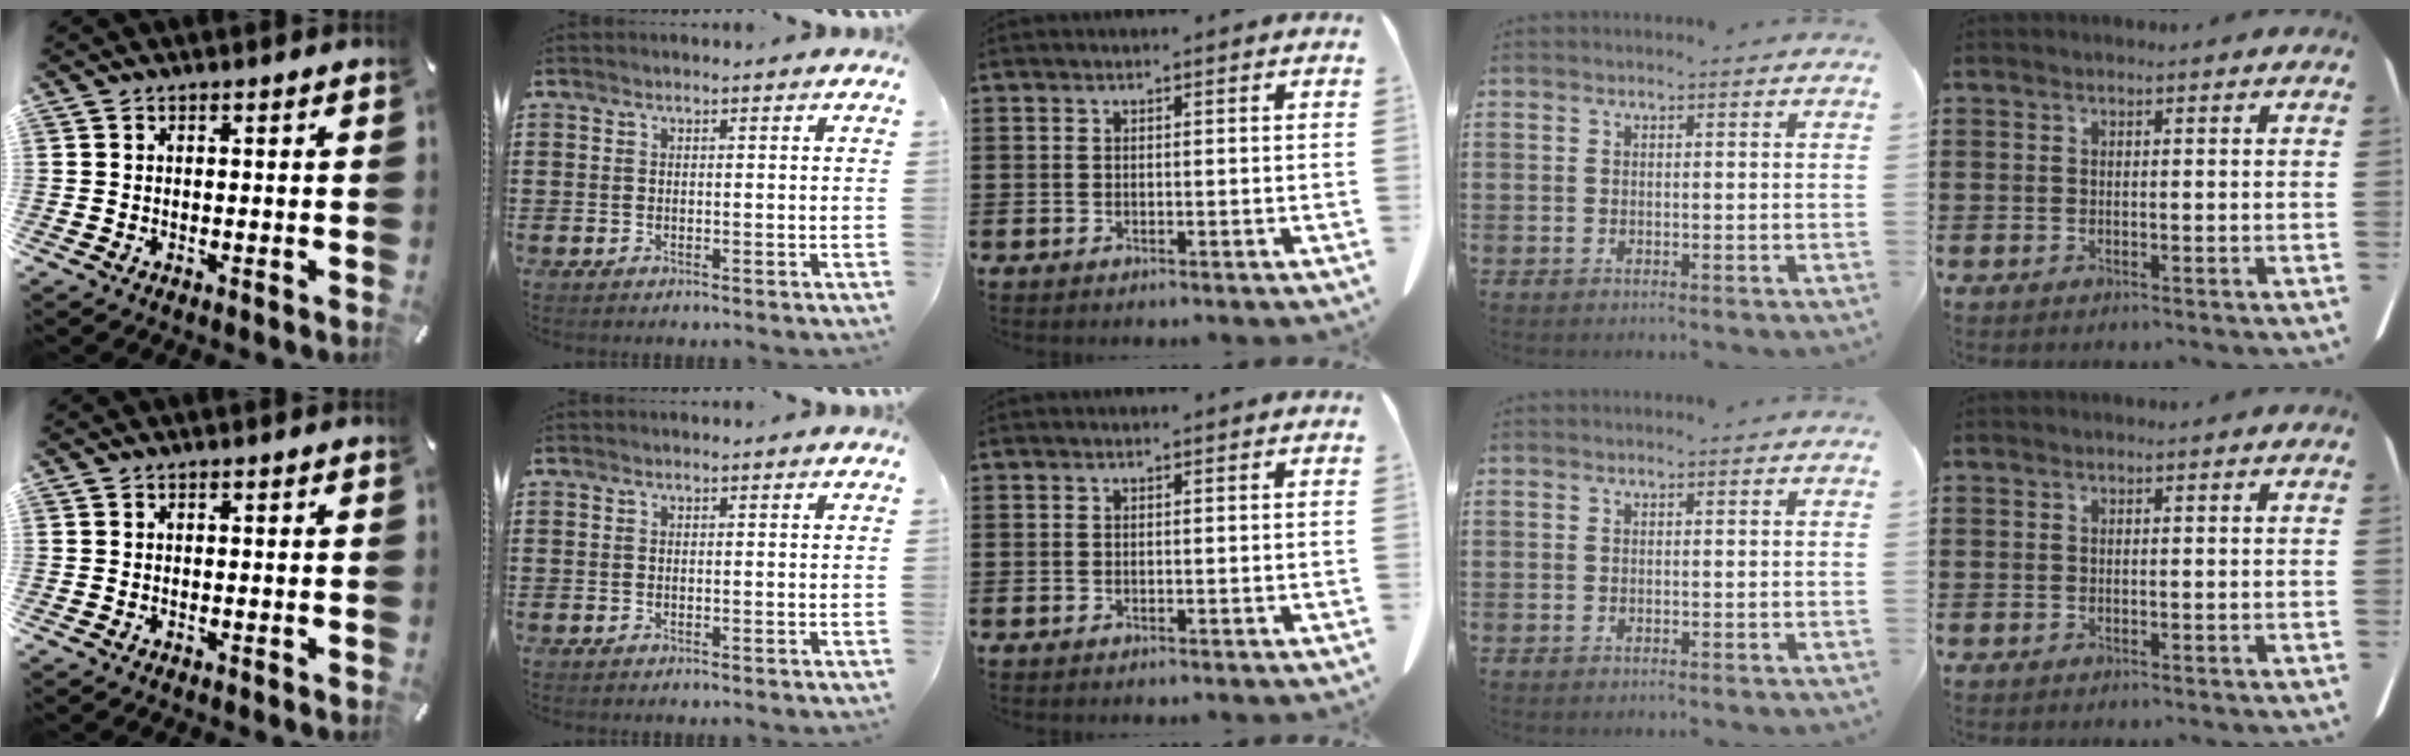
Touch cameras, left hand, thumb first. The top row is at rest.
{}